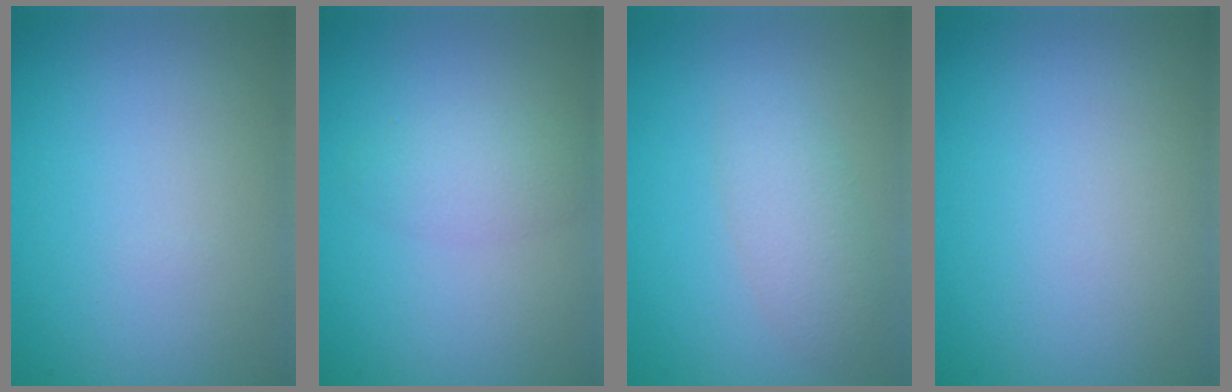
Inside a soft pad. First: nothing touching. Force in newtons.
{"total": 2.1, "press": 2.1, "slide": 0.1}
{"total": 2.8, "press": 2.8, "slide": 0.0}
{"total": 0.0}